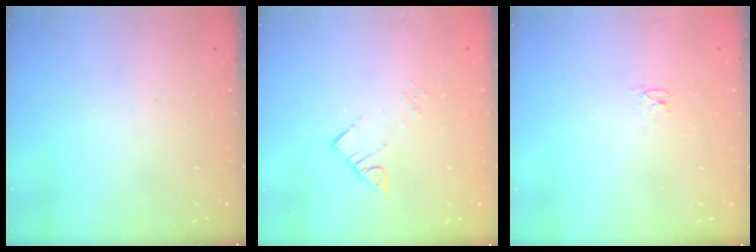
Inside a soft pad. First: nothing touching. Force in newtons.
{"total": 3.3, "press": 3.3, "slide": 0.1}
{"total": 2.6, "press": 2.6, "slide": 0.3}